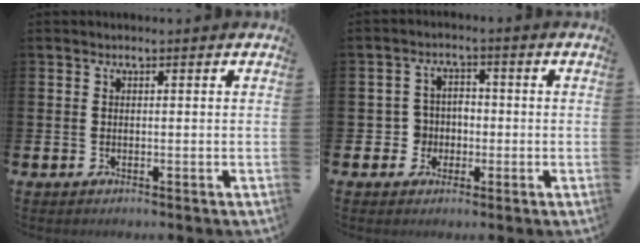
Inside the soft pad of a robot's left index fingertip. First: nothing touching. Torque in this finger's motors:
{"motor_torque": [0.10, 0.01, -0.01, -0.01]}